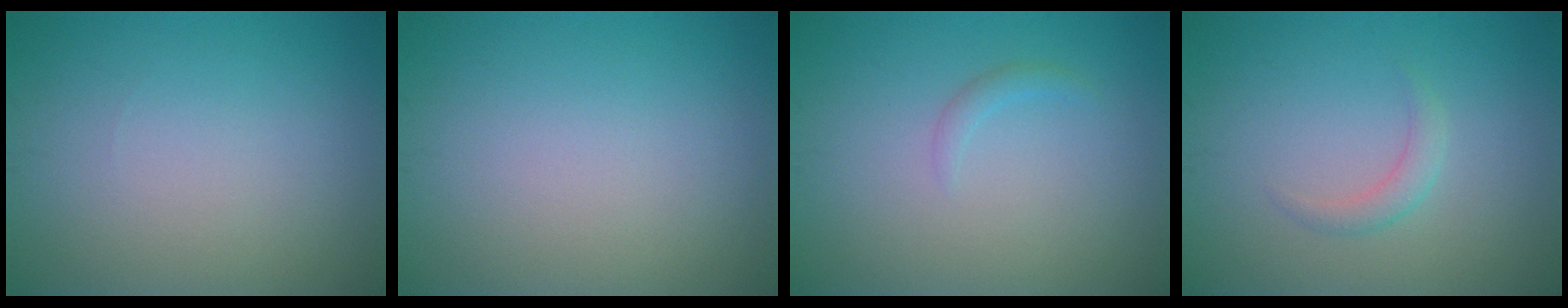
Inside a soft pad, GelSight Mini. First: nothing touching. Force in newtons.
{"total": 0.0}
{"total": 0.9, "press": 0.8, "slide": 0.1}
{"total": 1.4, "press": 1.4, "slide": 0.1}